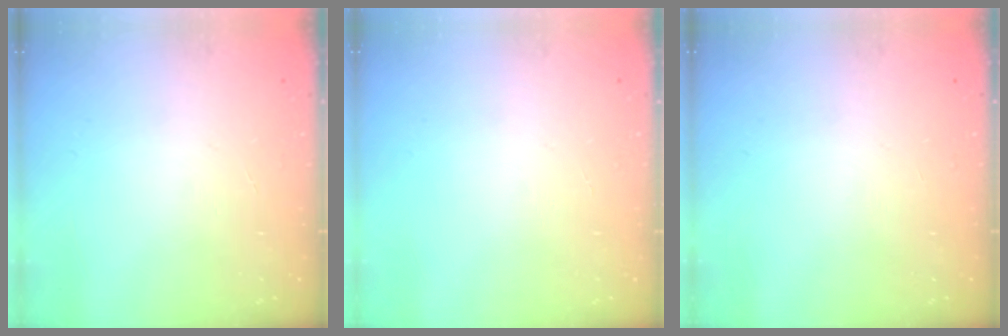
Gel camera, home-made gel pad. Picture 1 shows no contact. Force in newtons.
{"total": 0.0}
{"total": 0.0}